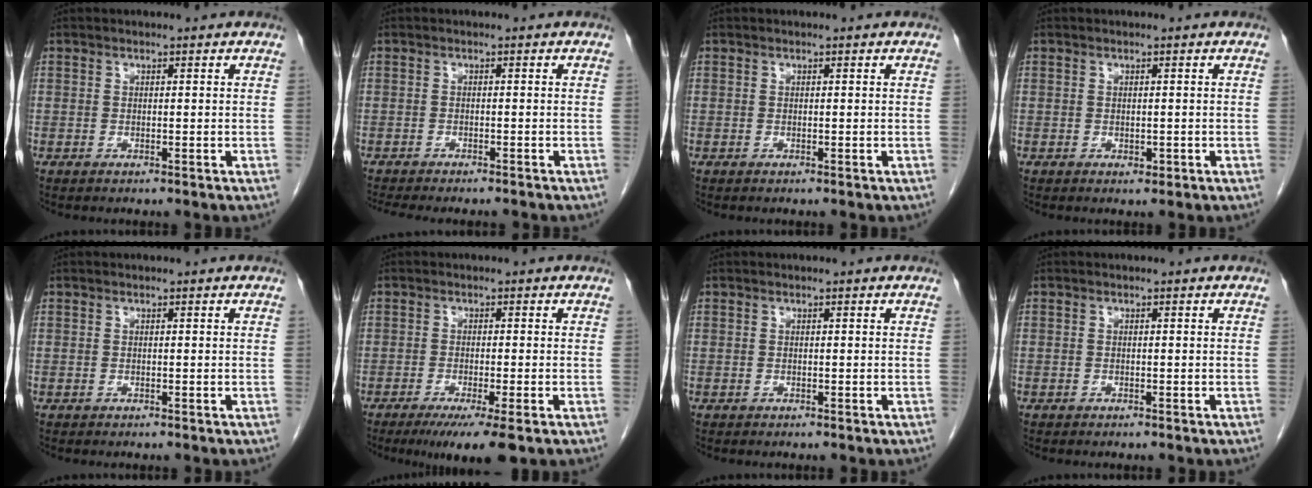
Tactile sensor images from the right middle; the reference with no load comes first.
{"total": 7.8, "force": [-7.0, 1.2, 3.1], "torque": [-0.039, -0.007, -0.097]}
{"total": 0.0}
{"total": 0.8, "force": [-0.1, 0.6, 0.5], "torque": [-0.006, 0.000, 0.002]}
{"total": 0.0}
{"total": 6.5, "force": [-4.1, 0.2, 5.0], "torque": [-0.071, -0.016, -0.064]}
{"total": 0.0}
{"total": 0.6, "force": [-0.4, 0.3, 0.1], "torque": [-0.010, 0.002, -0.008]}